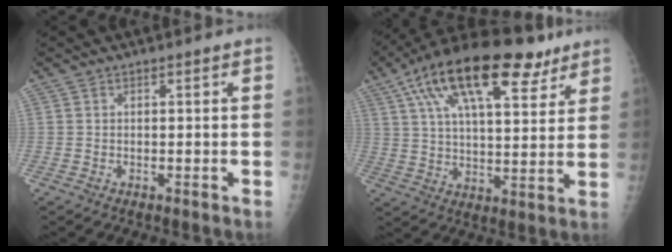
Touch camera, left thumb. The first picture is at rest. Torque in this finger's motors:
{"motor_torque": [0.65, 0.48, 1.85, -0.92, 0.22]}